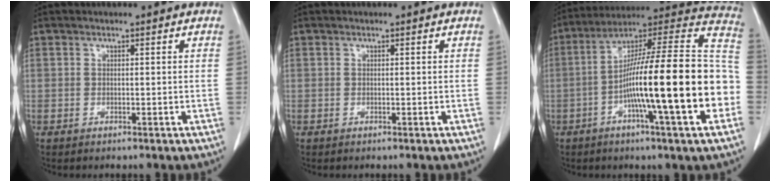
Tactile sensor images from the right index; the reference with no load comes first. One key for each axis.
{"total": 0.0}
{"total": 24.8, "fx": -5.6, "fy": 1.1, "fz": 24.2, "tx": -0.319, "ty": 0.013, "tz": -0.096}